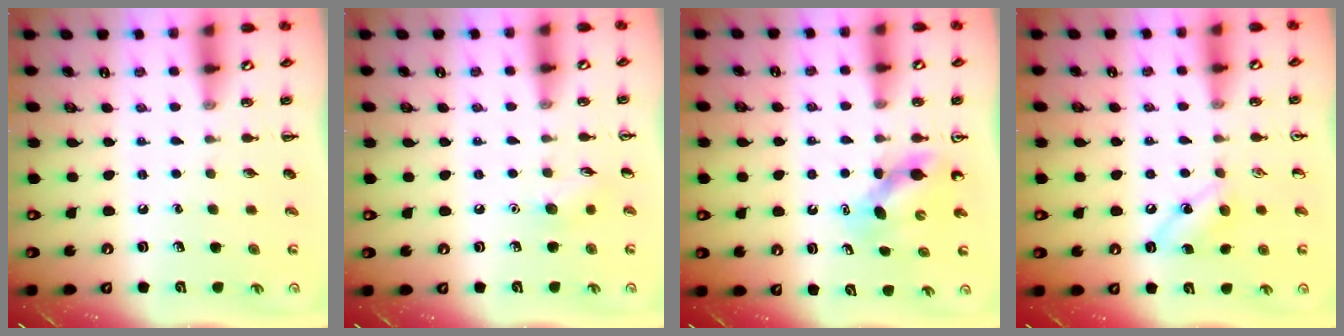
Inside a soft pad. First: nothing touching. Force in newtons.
{"total": 5.7, "press": 5.5, "slide": 1.5}
{"total": 4.6, "press": 4.6, "slide": 0.4}
{"total": 6.7, "press": 6.5, "slide": 1.5}